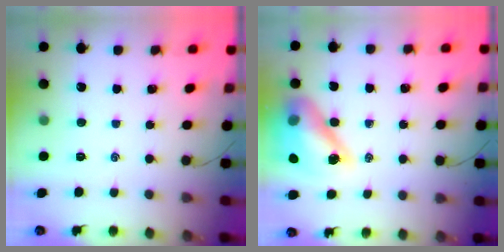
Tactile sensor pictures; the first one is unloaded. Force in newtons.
{"total": 15.3, "press": 14.8, "slide": 4.0}